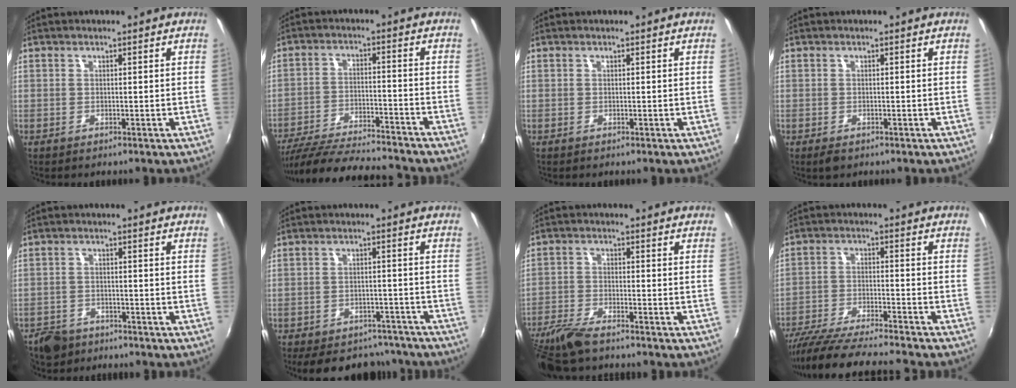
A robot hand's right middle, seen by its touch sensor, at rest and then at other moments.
{"total": 20.3, "force": [-18.1, 2.6, 8.9], "torque": [-0.173, -0.034, -0.278]}
{"total": 0.0}
{"total": 1.5, "force": [-1.0, 0.8, 0.8], "torque": [-0.015, -0.006, -0.017]}
{"total": 6.2, "force": [-4.7, 3.9, 1.5], "torque": [-0.053, 0.006, -0.078]}
{"total": 14.7, "force": [-12.2, 6.6, 4.9], "torque": [-0.111, 0.013, -0.151]}
{"total": 8.5, "force": [-7.1, 1.7, 4.2], "torque": [-0.110, -0.024, -0.140]}
{"total": 15.5, "force": [-13.9, 0.2, 6.9], "torque": [-0.142, -0.031, -0.236]}